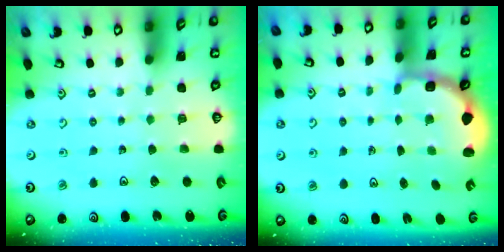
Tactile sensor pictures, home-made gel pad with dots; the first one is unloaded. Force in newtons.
{"total": 3.0, "press": 2.0, "slide": 2.2}